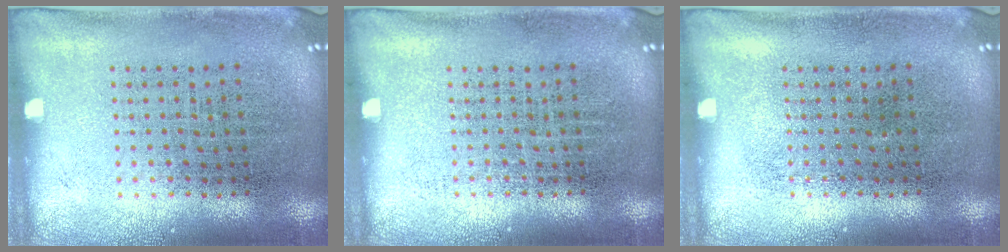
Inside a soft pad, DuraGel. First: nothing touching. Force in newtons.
{"total": 0.0}
{"total": 0.0}